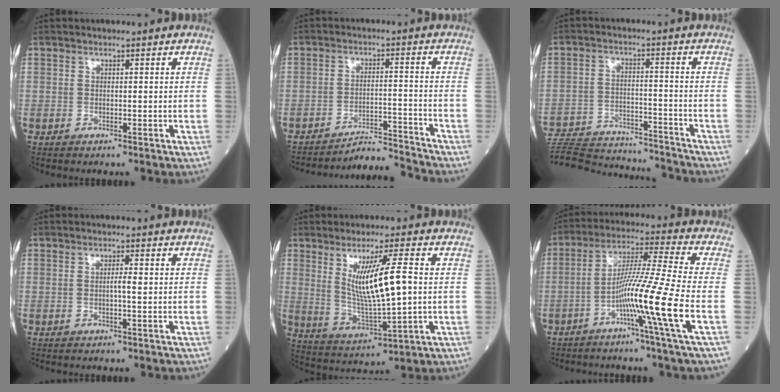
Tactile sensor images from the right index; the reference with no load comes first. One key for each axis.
{"total": 7.0, "fx": -6.6, "fy": -2.2, "fz": -0.9, "tx": 0.011, "ty": 0.008, "tz": -0.113}
{"total": 18.9, "fx": -18.2, "fy": 2.4, "fz": 4.5, "tx": -0.102, "ty": -0.002, "tz": -0.269}
{"total": 1.8, "fx": 0.0, "fy": 0.2, "fz": 1.8, "tx": -0.030, "ty": 0.004, "tz": 0.002}
{"total": 11.3, "fx": 1.9, "fy": 1.0, "fz": 11.1, "tx": -0.208, "ty": -0.013, "tz": 0.043}
{"total": 12.8, "fx": -4.5, "fy": -2.9, "fz": 11.6, "tx": -0.211, "ty": -0.010, "tz": -0.088}